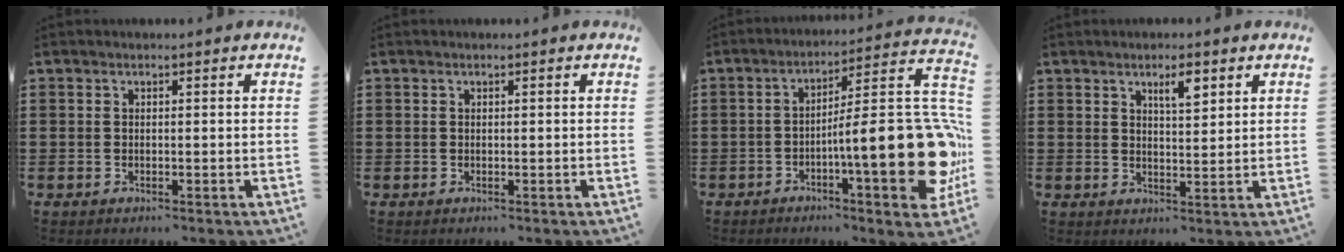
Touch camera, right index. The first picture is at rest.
{"total": 0.0}
{"total": 17.6, "force": [-3.4, 3.5, 16.9], "torque": [-0.248, -0.014, -0.045]}
{"total": 3.6, "force": [2.2, 1.0, 2.7], "torque": [-0.041, 0.000, 0.032]}